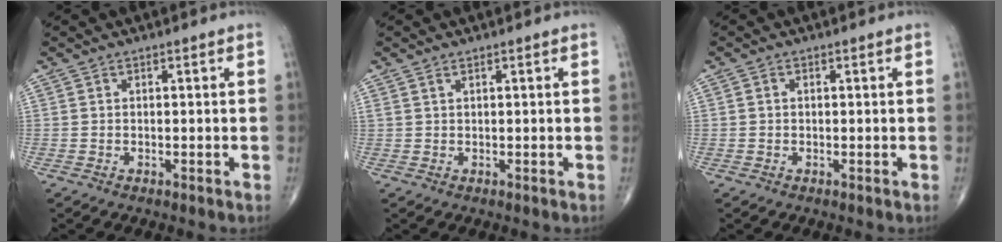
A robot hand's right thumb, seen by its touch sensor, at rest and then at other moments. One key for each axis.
{"total": 0.6, "fx": 0.5, "fy": 0.2, "fz": 0.4, "tx": -0.009, "ty": 0.005, "tz": 0.012}
{"total": 0.7, "fx": 0.0, "fy": 0.6, "fz": 0.4, "tx": -0.005, "ty": 0.002, "tz": -0.002}